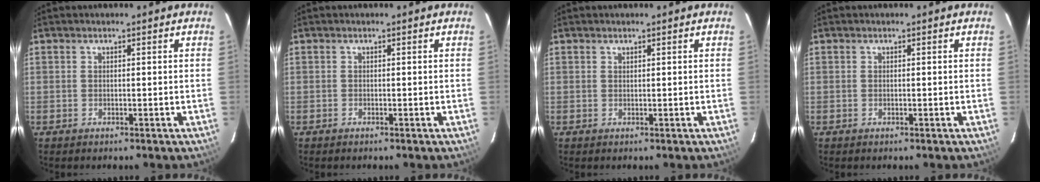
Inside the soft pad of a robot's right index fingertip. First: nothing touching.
{"total": 0.0}
{"total": 0.0}
{"total": 0.0}